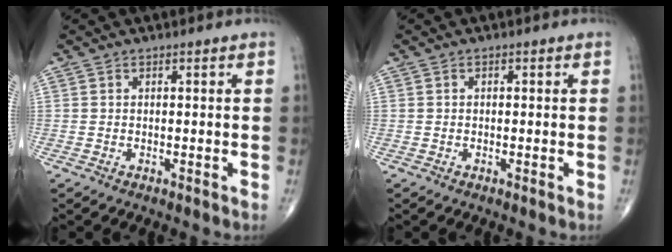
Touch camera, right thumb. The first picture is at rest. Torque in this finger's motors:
{"motor_torque": [-0.07, -0.23, -0.29, -0.22, -0.05]}